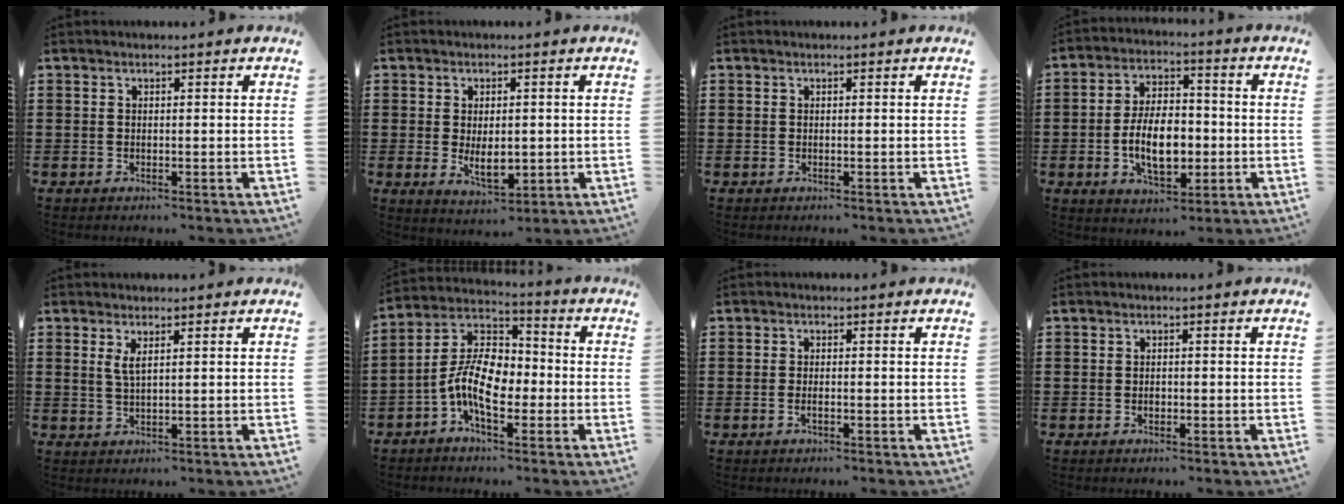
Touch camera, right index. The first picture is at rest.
{"total": 5.3, "force": [-0.4, 2.9, 4.4], "torque": [-0.078, 0.001, -0.008]}
{"total": 0.0}
{"total": 9.5, "force": [-1.9, 5.2, 7.7], "torque": [-0.144, 0.000, -0.040]}
{"total": 2.2, "force": [1.1, 0.5, 1.8], "torque": [-0.039, 0.002, 0.020]}
{"total": 10.5, "force": [-3.1, 5.4, 8.5], "torque": [-0.195, 0.005, -0.063]}
{"total": 1.1, "force": [-0.4, 0.4, 0.9], "torque": [-0.019, -0.004, -0.007]}
{"total": 0.9, "force": [-0.3, 0.7, 0.6], "torque": [-0.014, 0.000, -0.005]}